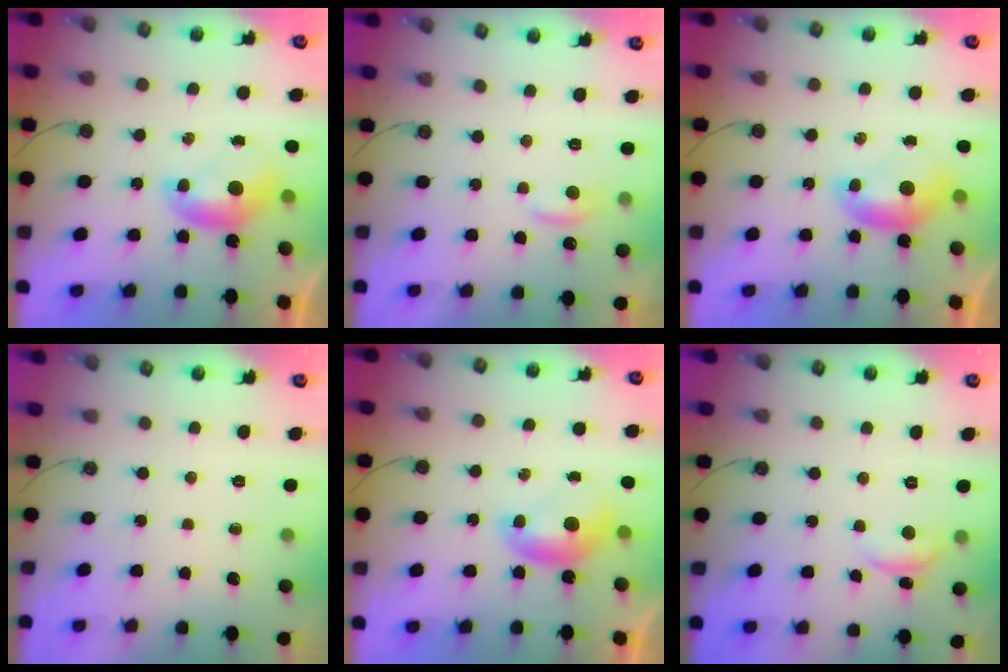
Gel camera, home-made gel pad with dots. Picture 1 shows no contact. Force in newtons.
{"total": 1.1, "press": 1.1, "slide": 0.4}
{"total": 0.0}
{"total": 0.0}
{"total": 0.0}
{"total": 1.1, "press": 0.9, "slide": 0.7}